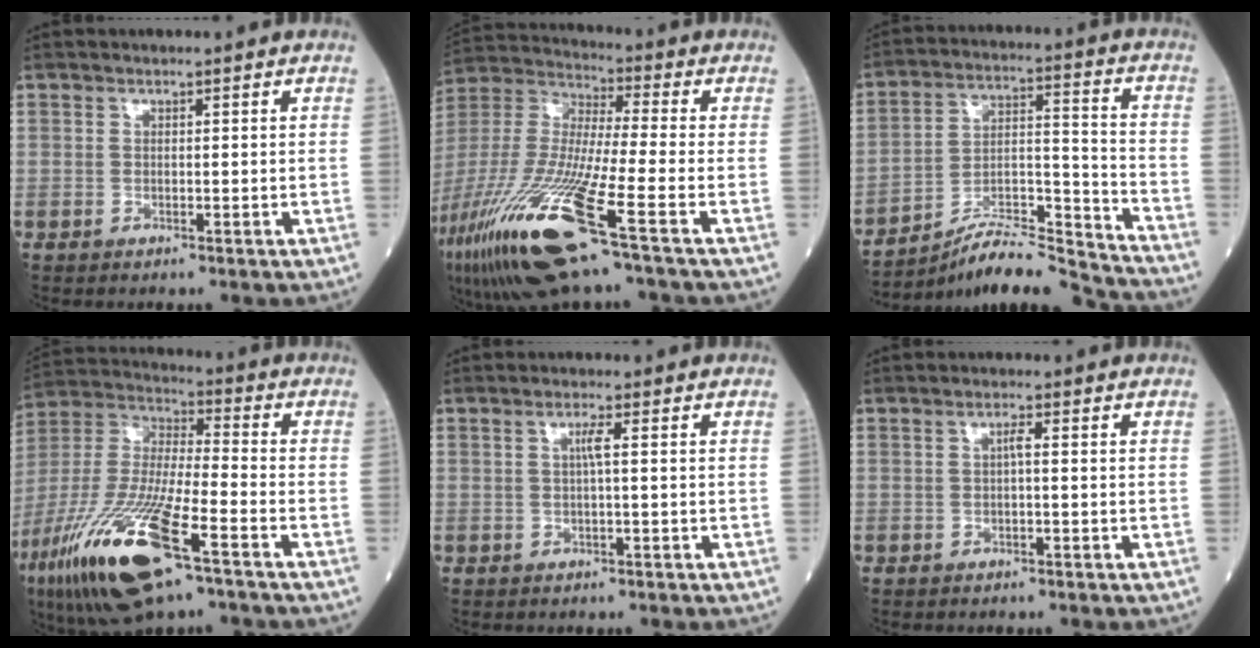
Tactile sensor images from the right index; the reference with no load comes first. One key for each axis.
{"total": 24.0, "fx": -13.1, "fy": 2.1, "fz": 20.0, "tx": -0.465, "ty": -0.064, "tz": -0.250}
{"total": 16.9, "fx": -16.3, "fy": 0.2, "fz": 4.1, "tx": -0.072, "ty": 0.027, "tz": -0.270}
{"total": 22.1, "fx": -11.7, "fy": 4.3, "fz": 18.3, "tx": -0.412, "ty": -0.058, "tz": -0.218}
{"total": 1.7, "fx": 0.2, "fy": -0.2, "fz": 1.6, "tx": -0.033, "ty": 0.002, "tz": 0.002}
{"total": 1.2, "fx": 0.1, "fy": 0.1, "fz": 1.2, "tx": -0.021, "ty": 0.002, "tz": 0.000}